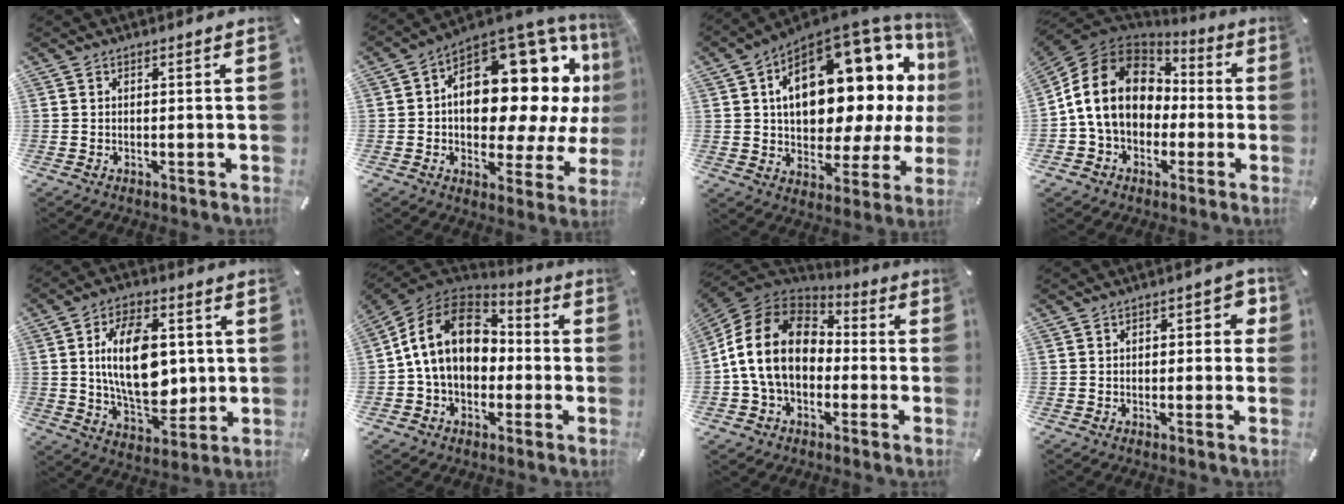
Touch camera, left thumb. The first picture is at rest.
{"total": 21.9, "force": [6.2, 12.4, 16.9], "torque": [-0.227, -0.070, 0.107]}
{"total": 23.7, "force": [7.9, 13.0, 18.2], "torque": [-0.251, -0.075, 0.134]}
{"total": 17.7, "force": [0.8, 14.7, 9.8], "torque": [-0.207, 0.013, 0.015]}
{"total": 17.2, "force": [1.5, 10.3, 13.7], "torque": [-0.263, 0.001, 0.021]}
{"total": 16.5, "force": [1.4, 13.0, 10.1], "torque": [-0.195, 0.016, 0.028]}
{"total": 17.2, "force": [-0.8, 13.7, 10.3], "torque": [-0.215, 0.022, -0.017]}
{"total": 5.1, "force": [0.3, 3.3, 3.9], "torque": [-0.044, 0.003, -0.004]}